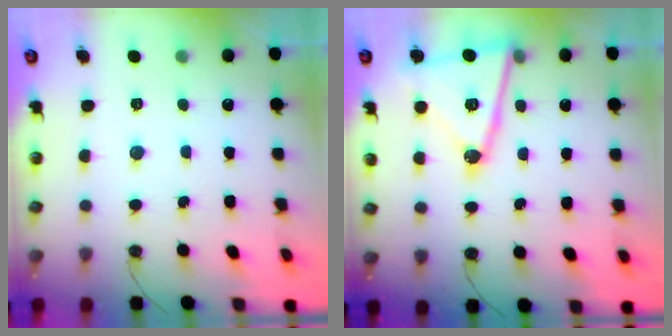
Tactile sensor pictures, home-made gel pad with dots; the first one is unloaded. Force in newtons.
{"total": 16.3, "press": 16.3, "slide": 1.2}